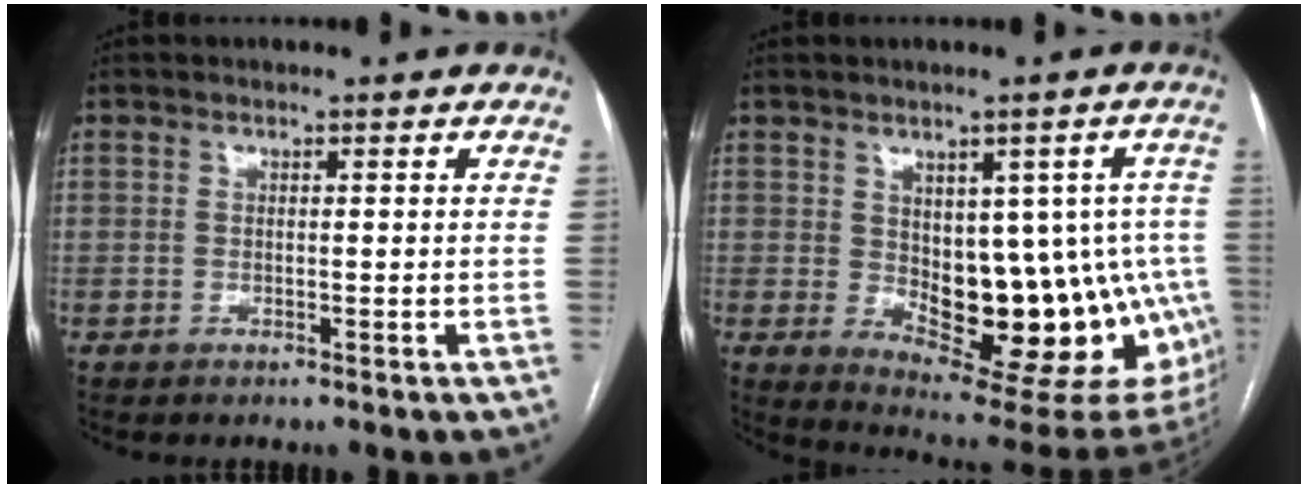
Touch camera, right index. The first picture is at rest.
{"total": 19.1, "force": [-2.1, 9.0, 16.8], "torque": [-0.143, 0.011, 0.000]}